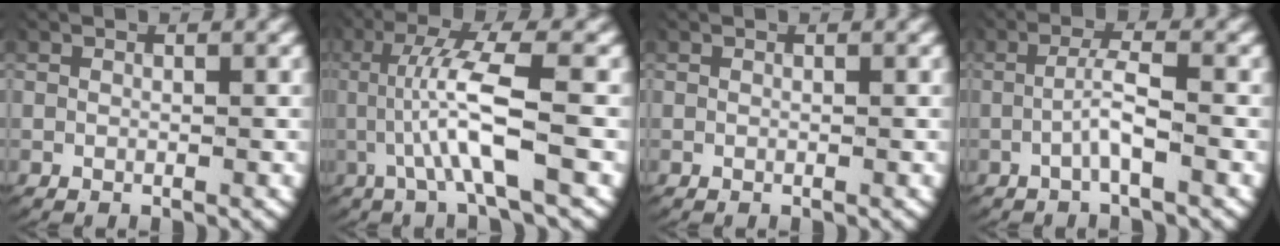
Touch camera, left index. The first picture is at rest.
{"total": 6.2, "force": [0.5, 1.3, 6.1], "torque": [-0.112, 0.006, 0.002]}
{"total": 0.0}
{"total": 2.6, "force": [-1.1, 0.3, 2.4], "torque": [-0.051, -0.002, -0.020]}